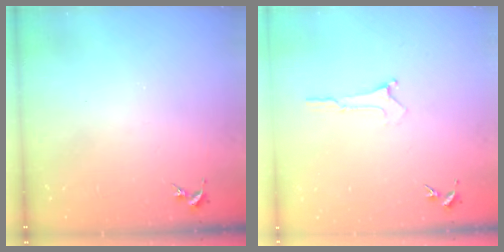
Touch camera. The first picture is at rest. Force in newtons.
{"total": 0.0}